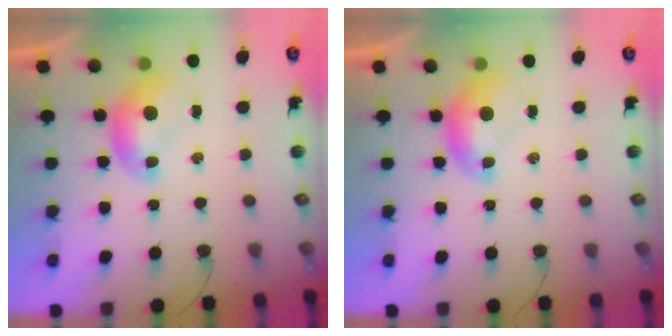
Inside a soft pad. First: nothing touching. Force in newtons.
{"total": 0.0}